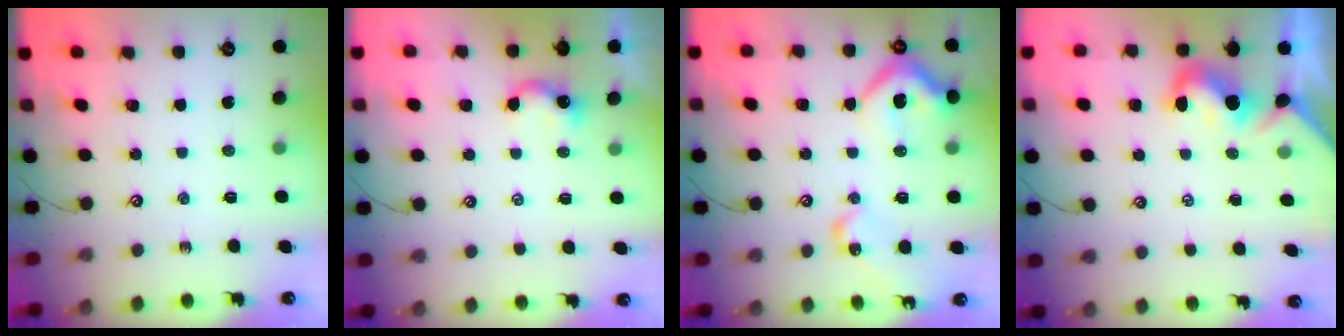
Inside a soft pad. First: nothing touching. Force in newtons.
{"total": 1.8, "press": 1.8, "slide": 0.4}
{"total": 16.7, "press": 16.6, "slide": 1.7}
{"total": 1.9, "press": 1.8, "slide": 0.6}